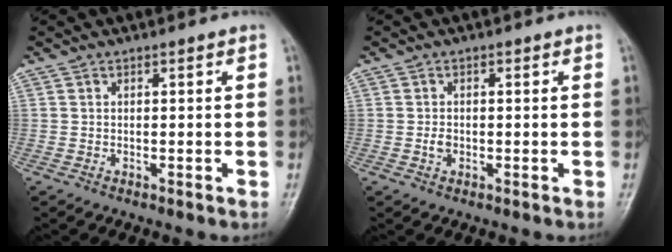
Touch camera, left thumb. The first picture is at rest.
{"total": 1.6, "force": [-0.3, 1.2, 1.0], "torque": [-0.012, 0.001, -0.007]}